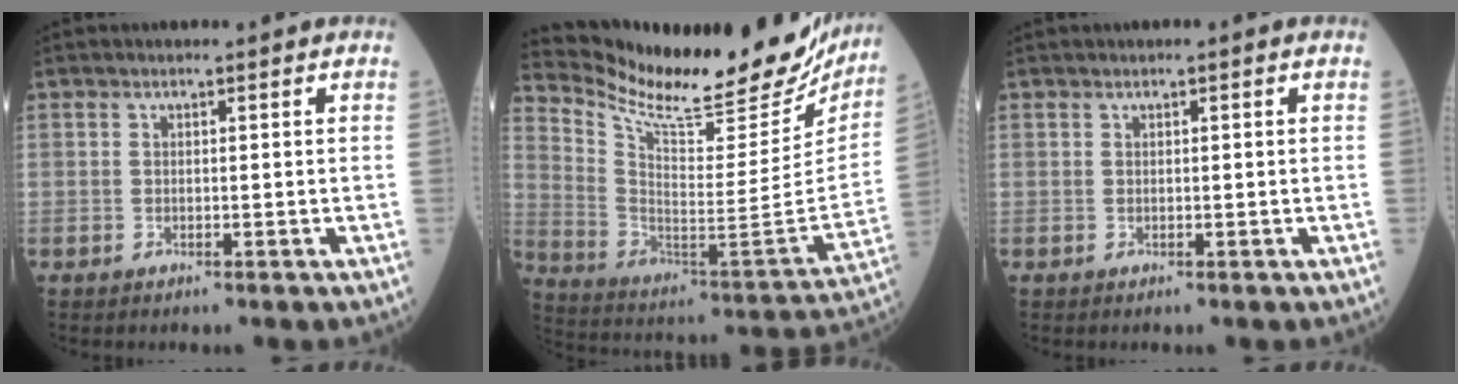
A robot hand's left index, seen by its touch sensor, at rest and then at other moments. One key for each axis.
{"total": 28.8, "fx": 25.2, "fy": 5.6, "fz": 12.7, "tx": -0.216, "ty": -0.076, "tz": 0.357}
{"total": 0.0}